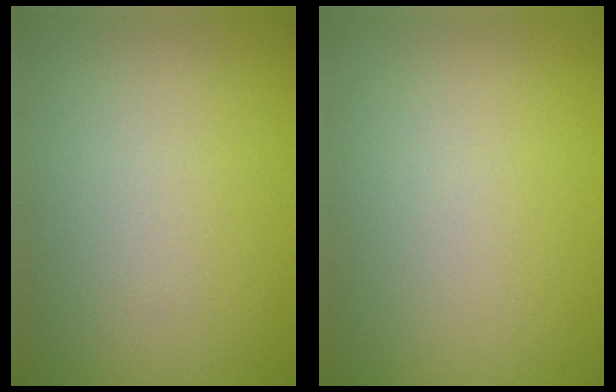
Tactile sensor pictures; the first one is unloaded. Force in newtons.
{"total": 0.5, "press": 0.5, "slide": 0.1}